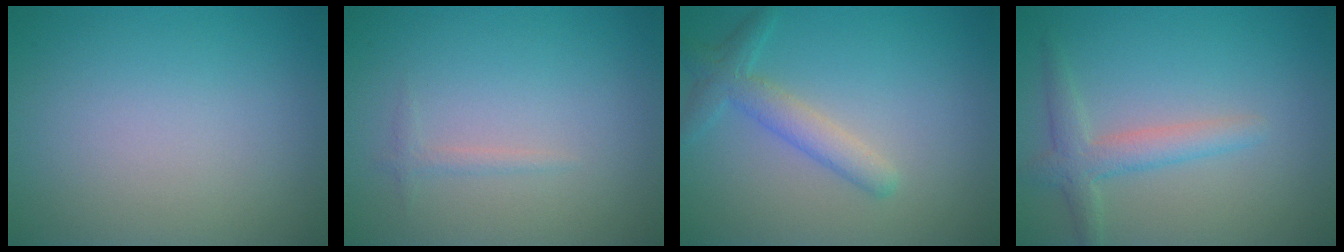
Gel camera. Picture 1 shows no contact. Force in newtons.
{"total": 0.8, "press": 0.8, "slide": 0.0}
{"total": 2.8, "press": 2.8, "slide": 0.1}
{"total": 2.8, "press": 2.8, "slide": 0.1}